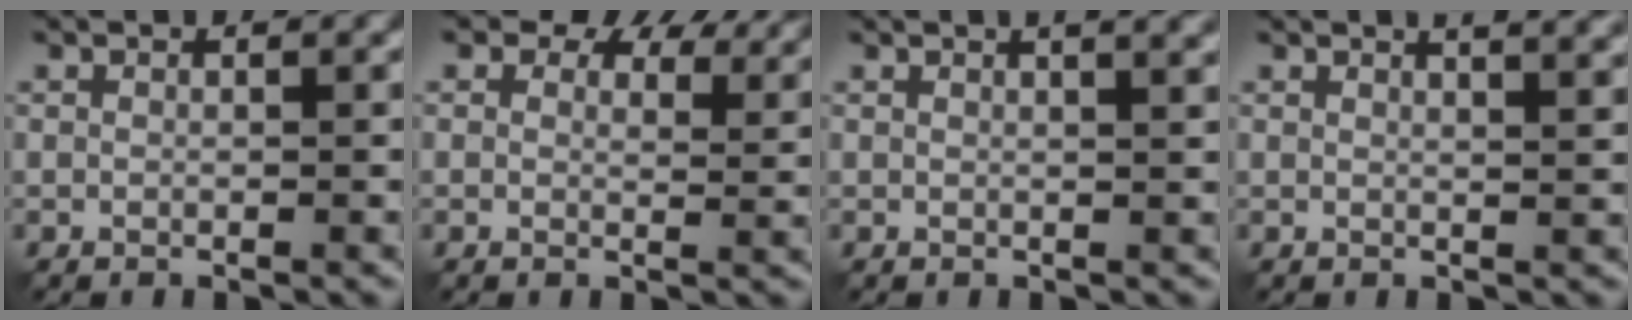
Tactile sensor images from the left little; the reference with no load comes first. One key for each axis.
{"total": 8.4, "fx": 6.3, "fy": 4.1, "fz": 3.7, "tx": -0.062, "ty": -0.002, "tz": 0.083}
{"total": 4.9, "fx": 3.0, "fy": 2.1, "fz": 3.2, "tx": -0.010, "ty": 0.034, "tz": 0.011}
{"total": 5.5, "fx": 3.8, "fy": 2.2, "fz": 3.3, "tx": -0.012, "ty": 0.037, "tz": 0.022}